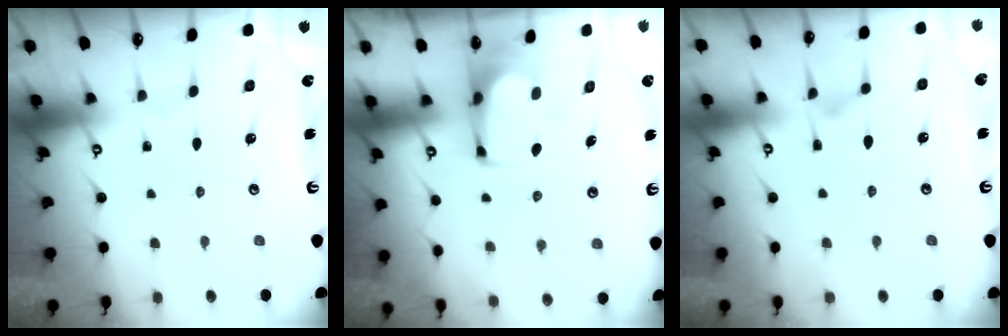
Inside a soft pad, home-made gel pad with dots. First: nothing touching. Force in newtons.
{"total": 1.4, "press": 1.4, "slide": 0.1}
{"total": 1.3, "press": 0.1, "slide": 1.3}